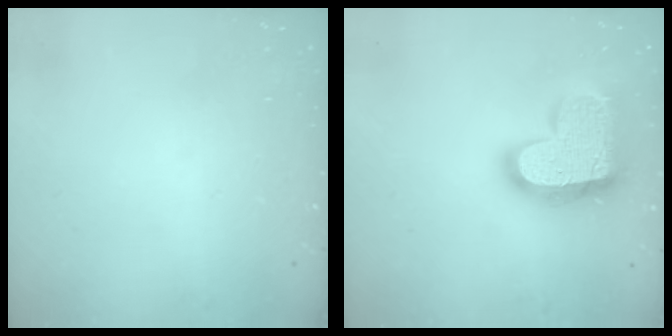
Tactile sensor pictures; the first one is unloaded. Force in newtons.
{"total": 22.2, "press": 22.1, "slide": 1.5}